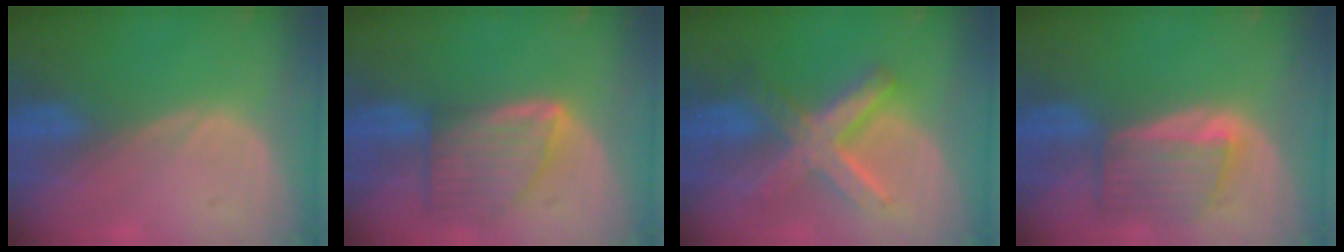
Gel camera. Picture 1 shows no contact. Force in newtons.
{"total": 8.0, "press": 7.1, "slide": 3.6}
{"total": 8.8, "press": 8.8, "slide": 0.7}
{"total": 6.4, "press": 6.4, "slide": 0.8}